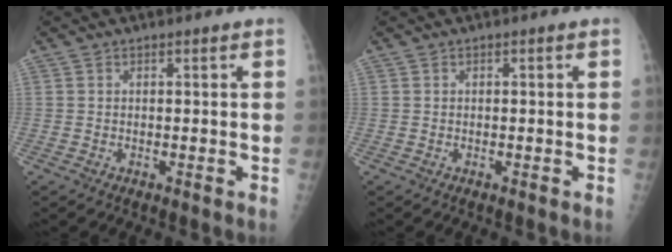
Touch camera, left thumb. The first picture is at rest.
{"total": 0.0}